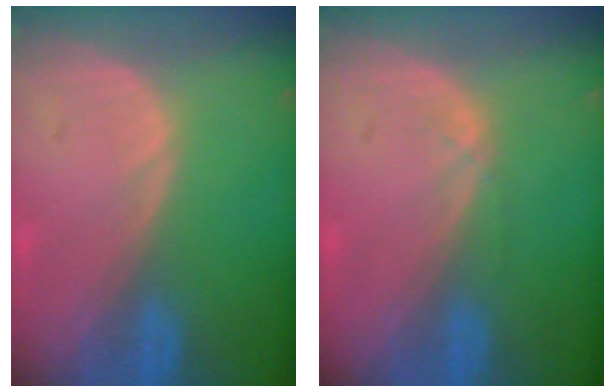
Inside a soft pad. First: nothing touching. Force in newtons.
{"total": 0.9, "press": 0.8, "slide": 0.2}